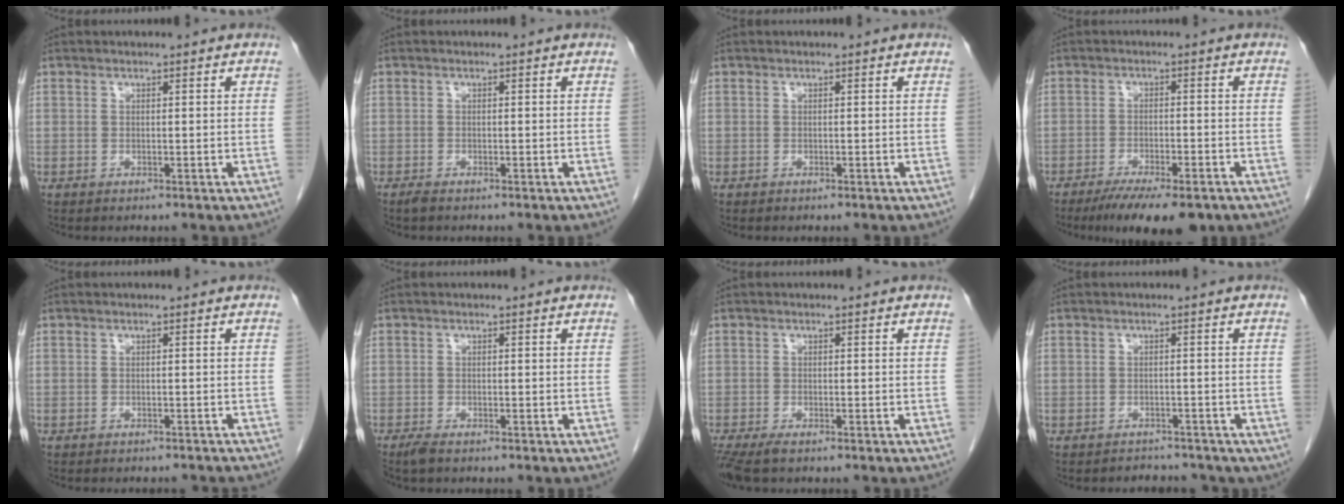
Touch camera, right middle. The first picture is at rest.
{"total": 0.7, "force": [-0.6, 0.1, 0.4], "torque": [-0.013, -0.002, -0.012]}
{"total": 0.0}
{"total": 10.6, "force": [-7.9, 2.4, 6.6], "torque": [-0.091, -0.014, -0.117]}
{"total": 5.3, "force": [-5.0, 1.2, 1.5], "torque": [-0.016, -0.007, -0.056]}
{"total": 1.5, "force": [-1.2, 0.3, 0.8], "torque": [-0.022, -0.004, -0.023]}
{"total": 3.3, "force": [-2.5, 0.6, 2.1], "torque": [-0.038, -0.010, -0.045]}
{"total": 3.4, "force": [-2.8, 1.9, 0.0], "torque": [0.005, 0.009, -0.033]}